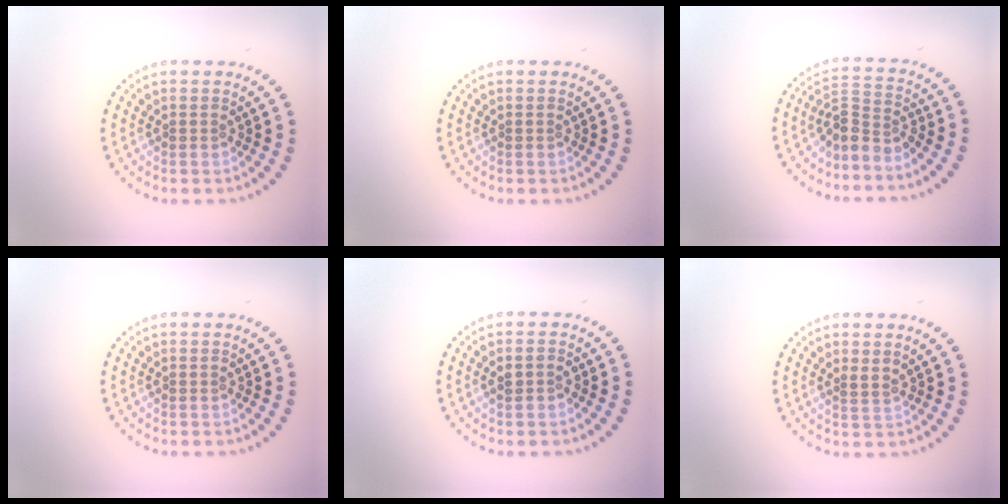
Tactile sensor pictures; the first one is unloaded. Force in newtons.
{"total": 0.0}
{"total": 2.9, "press": 2.1, "slide": 2.0}
{"total": 0.0}
{"total": 1.3, "press": 1.2, "slide": 0.3}
{"total": 0.6, "press": 0.4, "slide": 0.5}